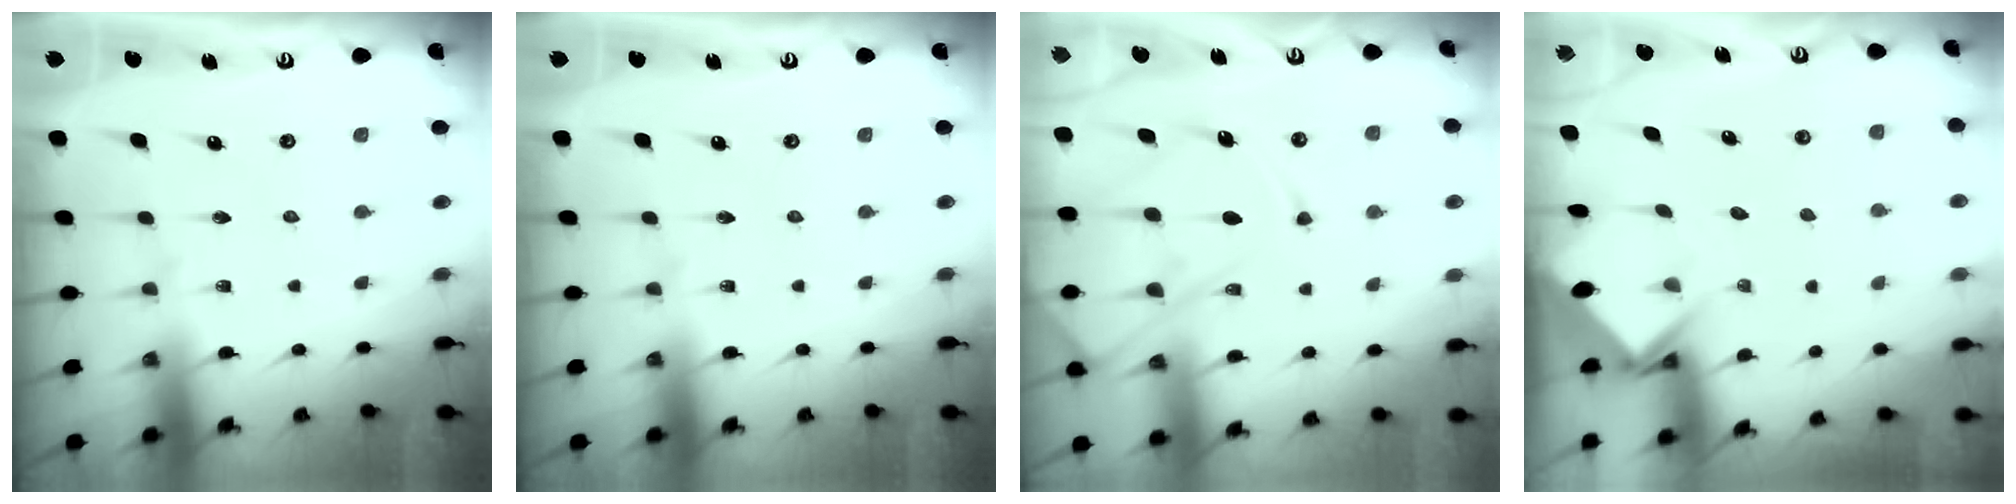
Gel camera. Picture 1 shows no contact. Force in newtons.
{"total": 0.0}
{"total": 15.5, "press": 15.4, "slide": 1.5}
{"total": 3.8, "press": 3.8, "slide": 0.2}